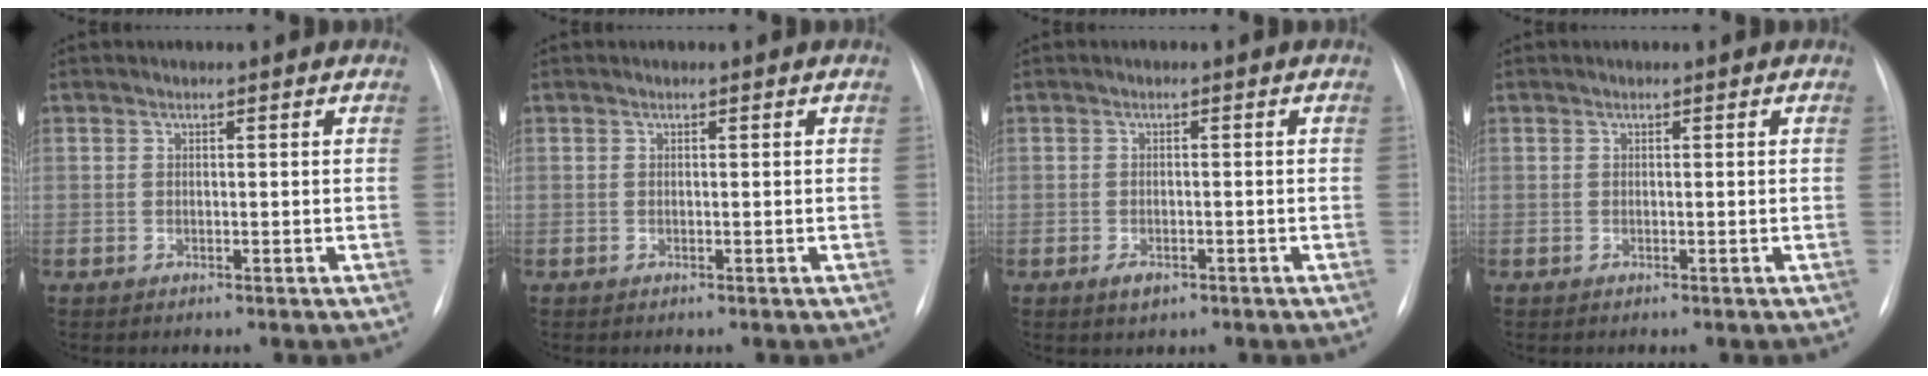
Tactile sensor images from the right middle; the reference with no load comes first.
{"total": 0.0}
{"total": 1.9, "force": [-1.0, 0.9, 1.3], "torque": [-0.022, -0.001, -0.010]}
{"total": 0.0}